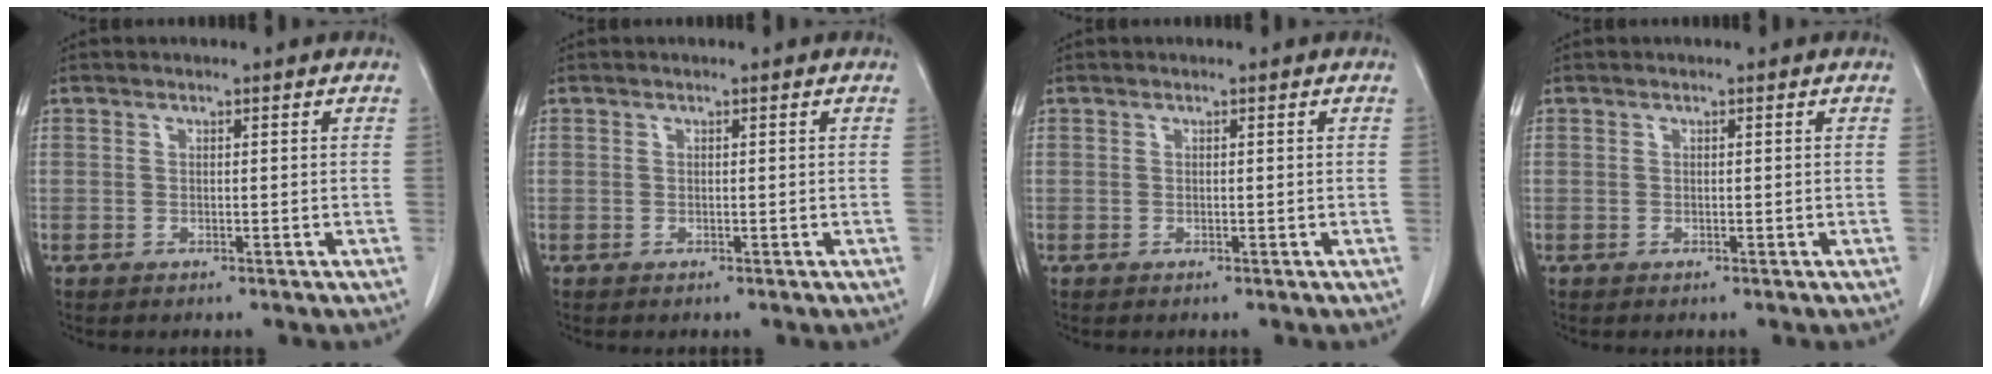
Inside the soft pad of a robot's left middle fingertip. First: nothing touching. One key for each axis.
{"total": 0.0}
{"total": 0.0}
{"total": 0.0}